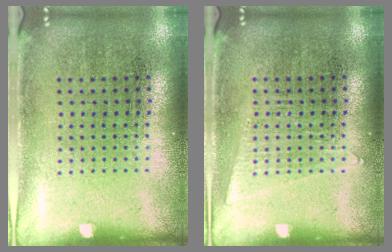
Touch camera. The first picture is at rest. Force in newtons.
{"total": 1.0, "press": 1.0, "slide": 0.1}